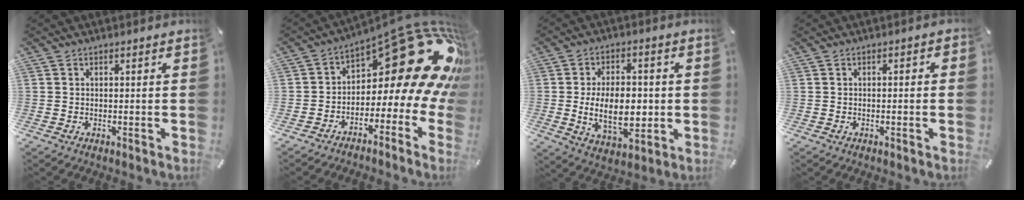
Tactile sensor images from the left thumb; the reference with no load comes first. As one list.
[{"total": 22.2, "force": [9.1, 10.3, 17.4], "torque": [-0.204, -0.086, 0.159]}, {"total": 13.3, "force": [-1.0, 7.9, 10.7], "torque": [-0.188, -0.007, -0.019]}, {"total": 0.9, "force": [-0.6, 0.4, 0.6], "torque": [-0.011, 0.001, -0.012]}]